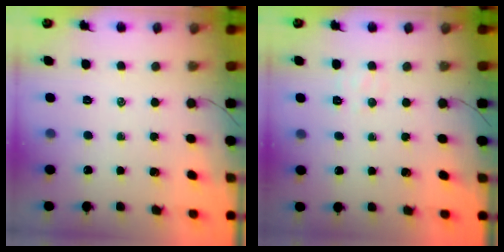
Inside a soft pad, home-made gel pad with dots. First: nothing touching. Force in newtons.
{"total": 3.7, "press": 3.6, "slide": 0.9}